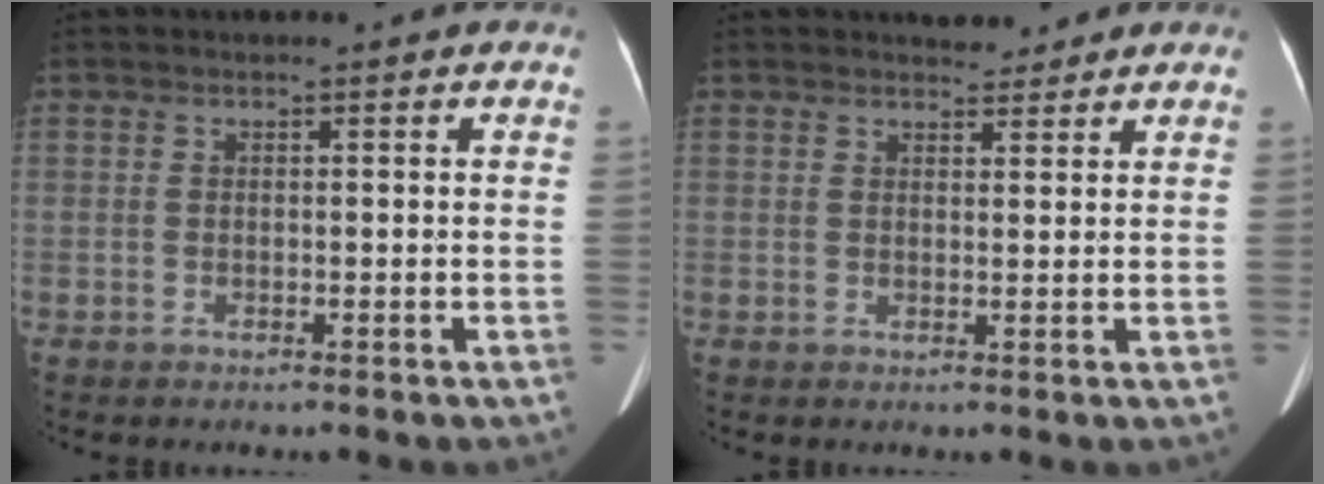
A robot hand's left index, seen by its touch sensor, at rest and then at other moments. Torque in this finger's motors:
{"motor_torque": [0.10, -1.14, -0.14, 0.00]}